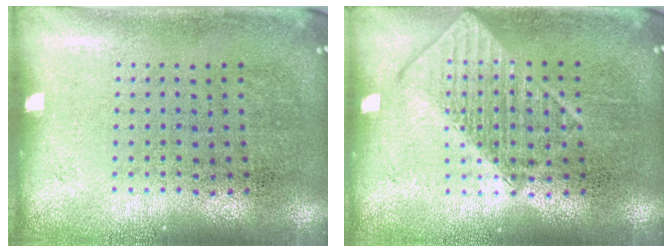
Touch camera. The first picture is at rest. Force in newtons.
{"total": 2.7, "press": 2.7, "slide": 0.4}